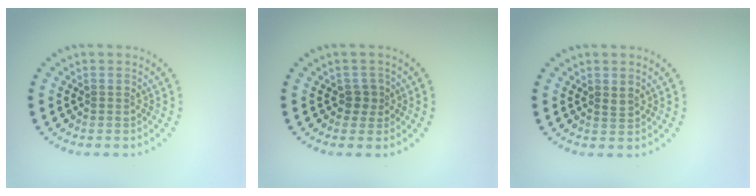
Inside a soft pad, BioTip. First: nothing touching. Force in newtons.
{"total": 1.4, "press": 1.1, "slide": 0.8}
{"total": 0.7, "press": 0.6, "slide": 0.3}